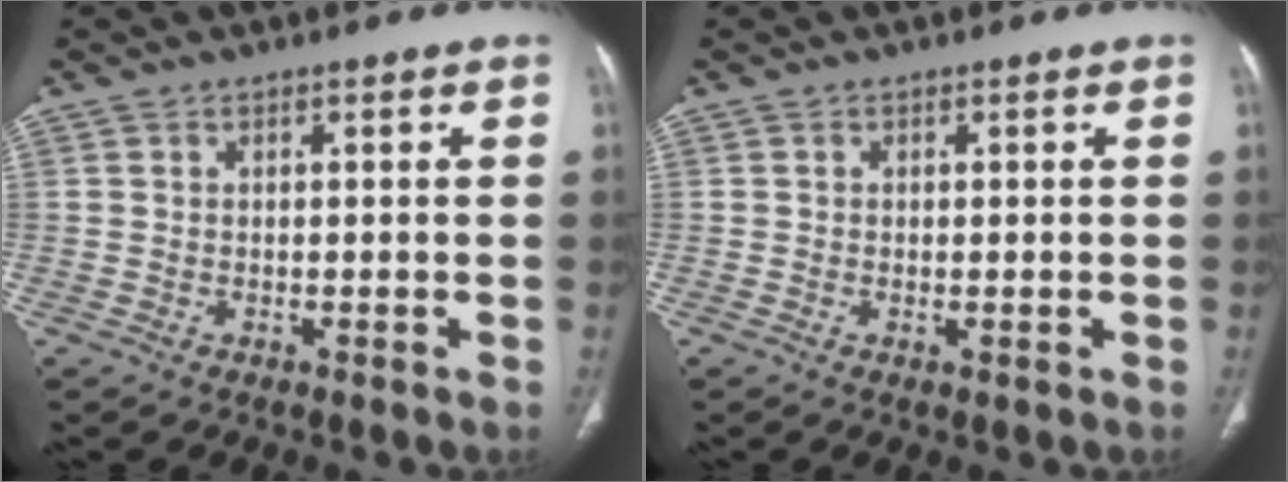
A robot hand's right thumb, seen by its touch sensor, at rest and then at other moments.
{"total": 0.6, "force": [-0.1, 0.3, 0.5], "torque": [-0.013, -0.004, -0.001]}